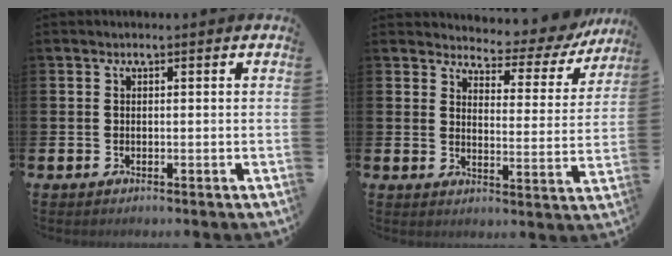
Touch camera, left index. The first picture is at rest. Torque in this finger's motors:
{"motor_torque": [1.07, -1.07, 0.34, 0.02]}